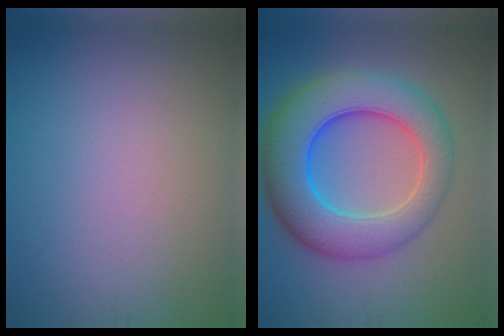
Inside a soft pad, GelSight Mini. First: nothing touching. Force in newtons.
{"total": 10.4, "press": 10.4, "slide": 0.1}